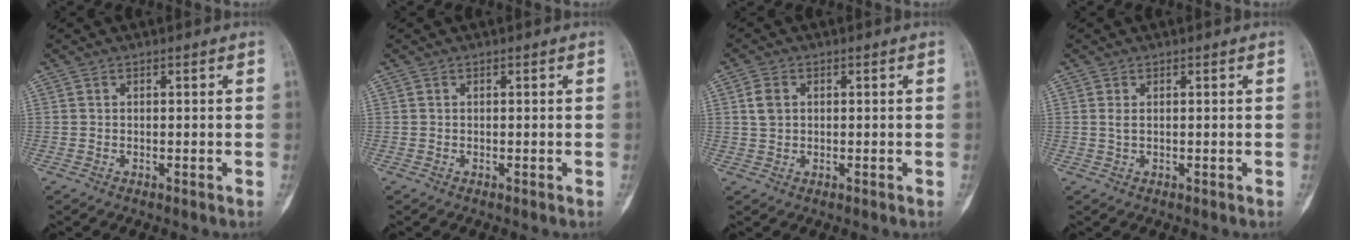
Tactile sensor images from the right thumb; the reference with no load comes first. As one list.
[{"total": 0.0}, {"total": 2.9, "force": [0.6, 2.2, 1.8], "torque": [-0.031, 0.003, 0.009]}, {"total": 1.0, "force": [0.2, 0.3, 0.9], "torque": [-0.023, 0.000, 0.007]}]